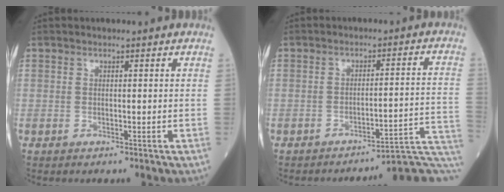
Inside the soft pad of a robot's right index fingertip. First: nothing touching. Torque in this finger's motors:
{"motor_torque": [-0.50, -0.93, 0.12, 0.02]}